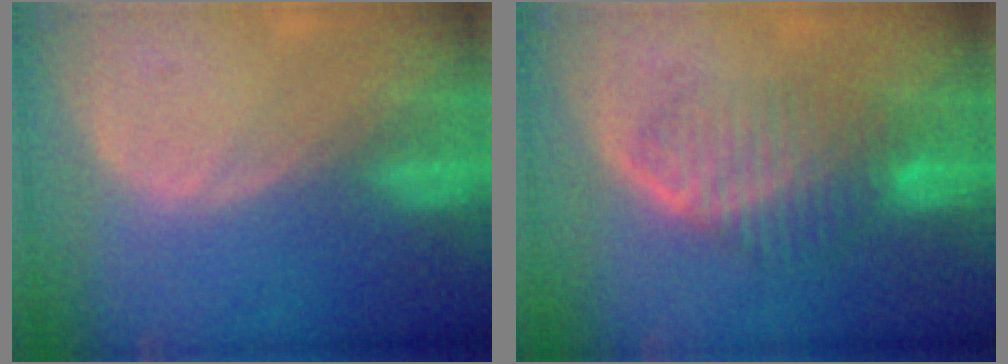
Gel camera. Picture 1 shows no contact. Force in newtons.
{"total": 6.6, "press": 6.4, "slide": 1.7}